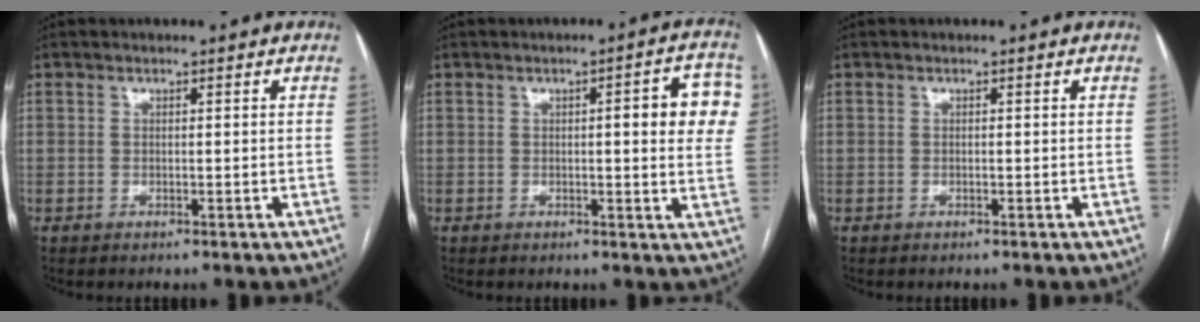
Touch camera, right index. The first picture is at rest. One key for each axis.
{"total": 8.5, "fx": 1.7, "fy": 1.6, "fz": 8.1, "tx": -0.086, "ty": 0.014, "tz": 0.012}
{"total": 0.0}